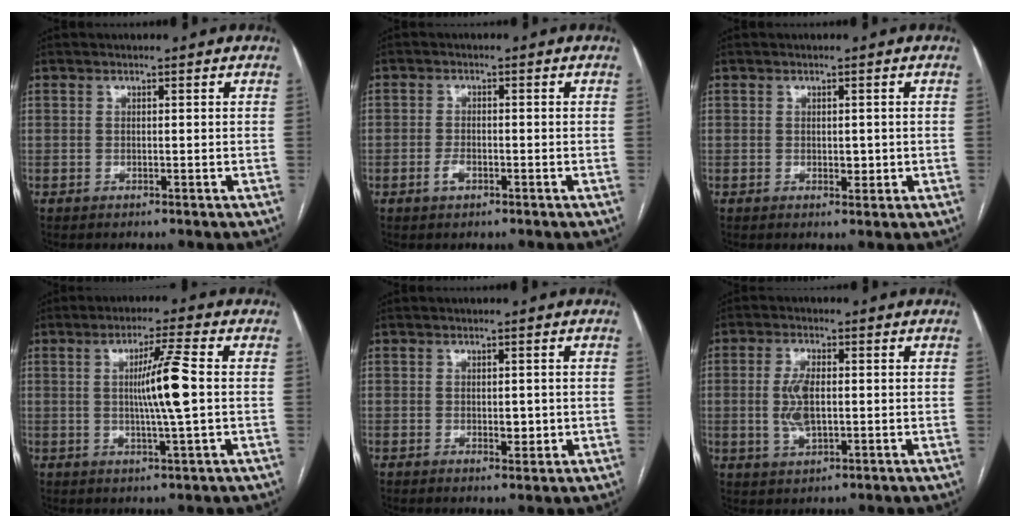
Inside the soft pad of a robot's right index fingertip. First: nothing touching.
{"total": 2.1, "force": [-1.1, 1.3, 1.3], "torque": [-0.025, 0.003, -0.017]}
{"total": 1.9, "force": [-0.1, 1.1, 1.5], "torque": [-0.019, -0.002, 0.002]}
{"total": 7.7, "force": [0.3, -0.8, 7.7], "torque": [-0.133, -0.003, 0.006]}
{"total": 2.4, "force": [-0.2, 1.3, 2.0], "torque": [-0.027, -0.003, 0.002]}
{"total": 5.8, "force": [0.0, 2.4, 5.3], "torque": [-0.115, 0.002, 0.002]}